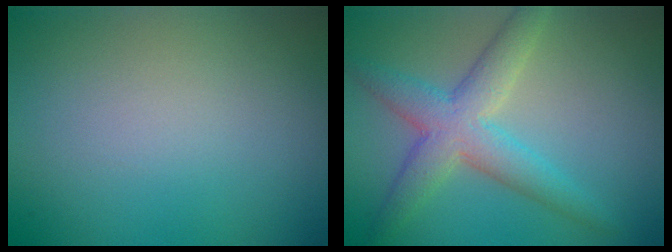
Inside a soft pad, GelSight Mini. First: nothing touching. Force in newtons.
{"total": 5.2, "press": 5.2, "slide": 0.2}